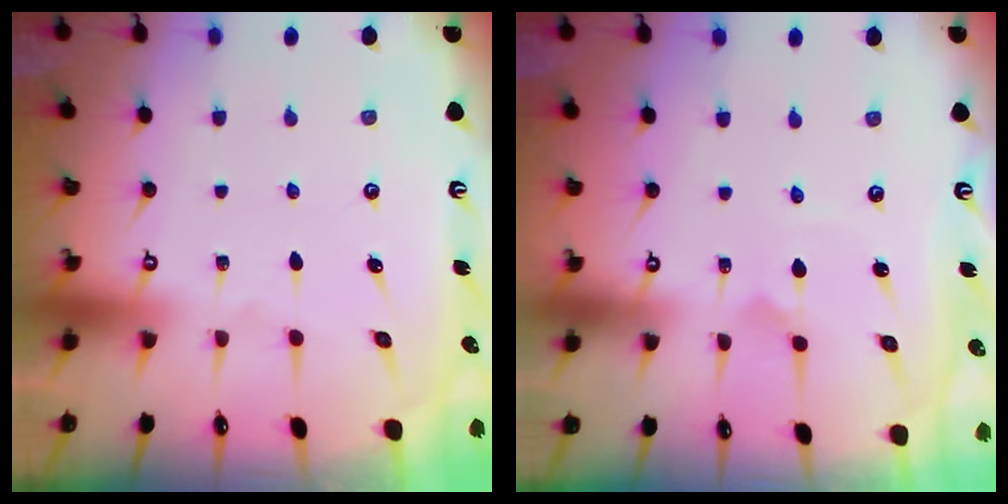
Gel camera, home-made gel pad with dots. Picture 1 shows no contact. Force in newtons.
{"total": 1.7, "press": 1.7, "slide": 0.2}